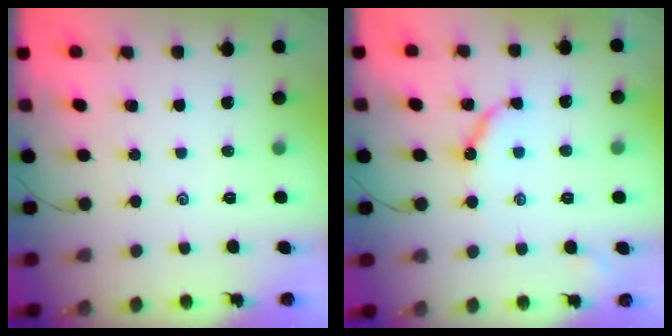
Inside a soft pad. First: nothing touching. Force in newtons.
{"total": 7.0, "press": 7.0, "slide": 0.5}